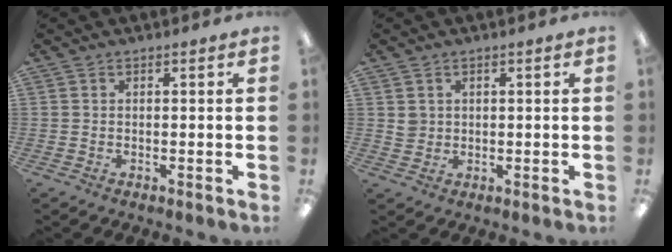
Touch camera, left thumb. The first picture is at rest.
{"total": 2.7, "force": [0.8, 2.4, 0.7], "torque": [-0.010, 0.000, 0.014]}